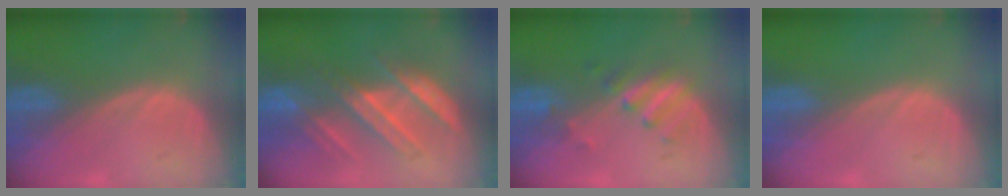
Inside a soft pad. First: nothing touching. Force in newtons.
{"total": 7.4, "press": 7.3, "slide": 1.1}
{"total": 3.6, "press": 3.6, "slide": 0.5}
{"total": 0.0}